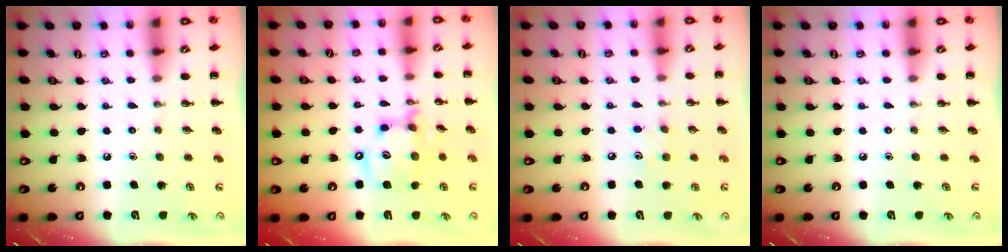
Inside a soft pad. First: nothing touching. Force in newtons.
{"total": 12.8, "press": 12.4, "slide": 3.1}
{"total": 6.2, "press": 6.0, "slide": 1.7}
{"total": 0.0}